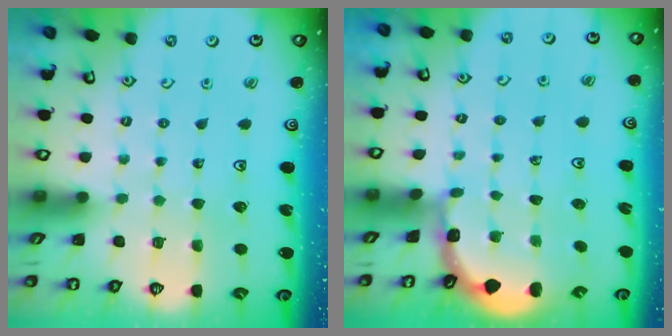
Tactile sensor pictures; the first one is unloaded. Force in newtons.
{"total": 1.3, "press": 1.3, "slide": 0.3}